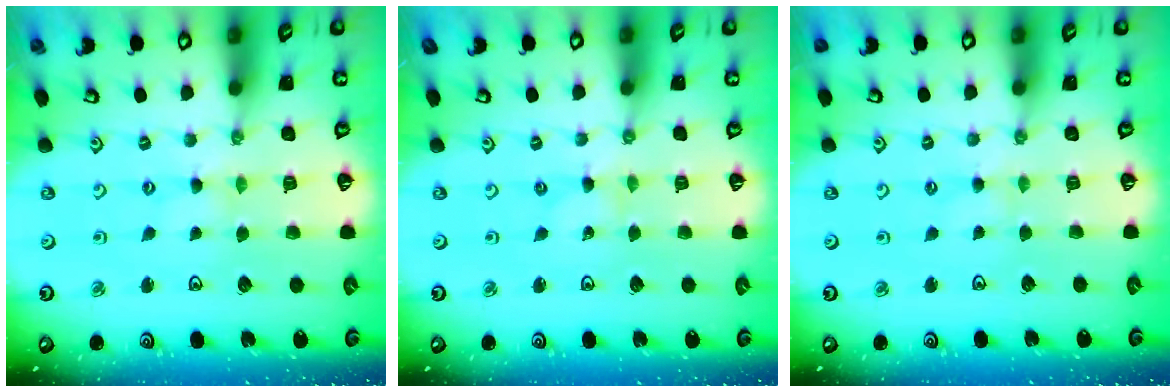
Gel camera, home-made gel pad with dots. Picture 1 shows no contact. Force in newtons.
{"total": 0.0}
{"total": 1.1, "press": 1.1, "slide": 0.4}